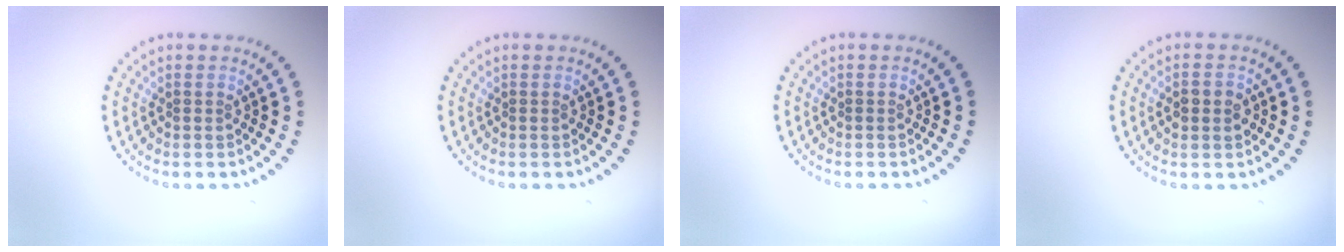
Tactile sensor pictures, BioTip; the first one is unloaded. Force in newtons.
{"total": 0.0}
{"total": 0.0}
{"total": 2.6, "press": 2.6, "slide": 0.2}